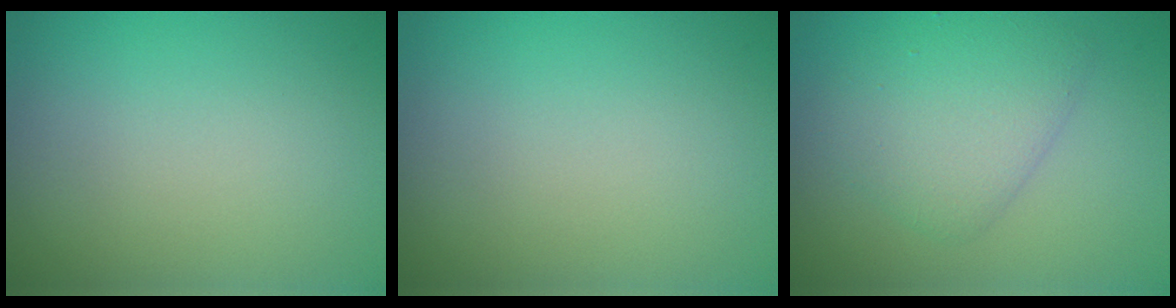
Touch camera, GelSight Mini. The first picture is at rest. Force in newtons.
{"total": 0.0}
{"total": 4.1, "press": 4.1, "slide": 0.1}